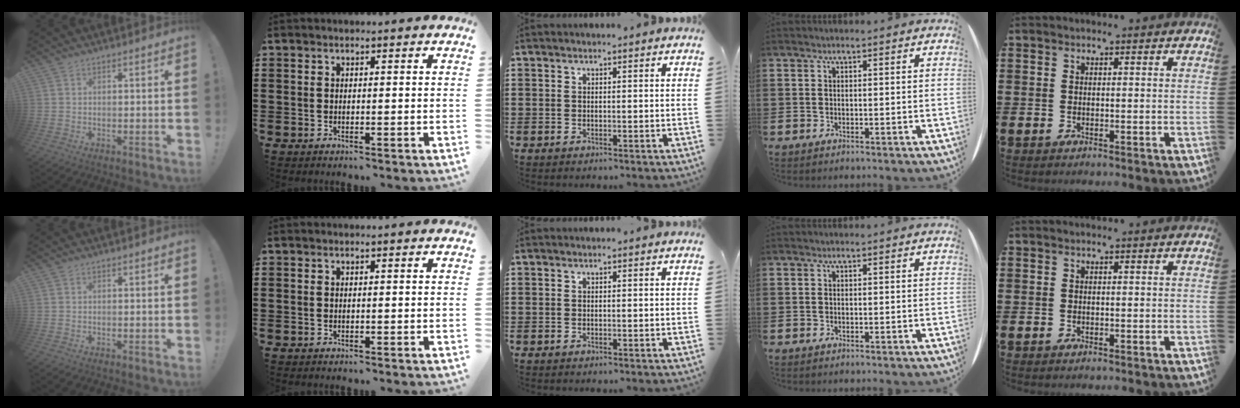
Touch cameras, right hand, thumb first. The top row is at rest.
{}